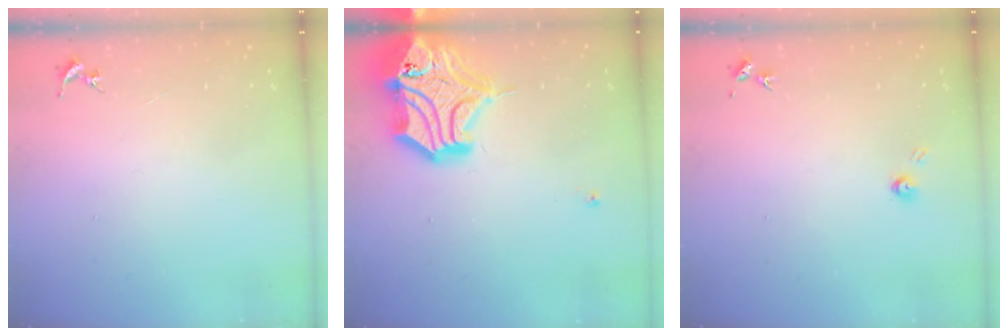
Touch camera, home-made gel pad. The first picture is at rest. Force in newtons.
{"total": 23.5, "press": 23.3, "slide": 3.4}
{"total": 3.5, "press": 3.5, "slide": 0.4}